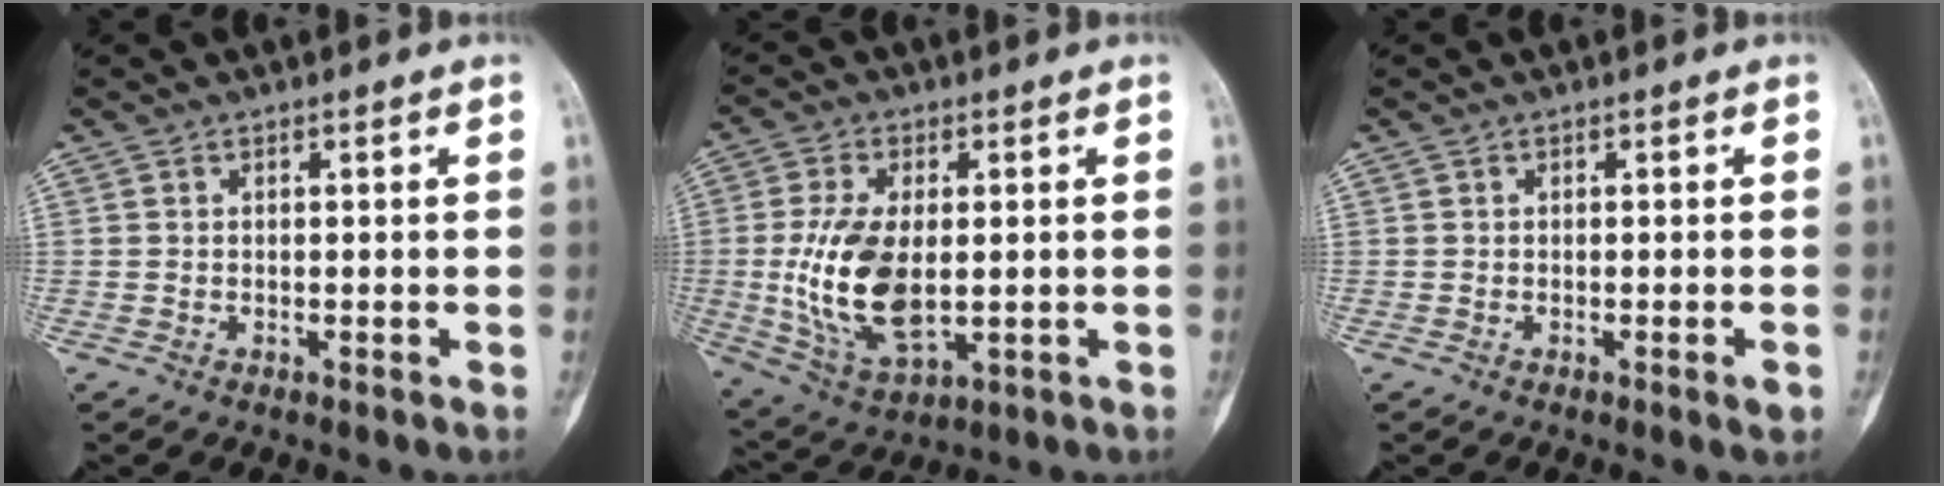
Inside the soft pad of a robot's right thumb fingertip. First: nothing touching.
{"total": 14.5, "force": [-0.3, 7.7, 12.3], "torque": [-0.246, -0.011, 0.009]}
{"total": 1.4, "force": [-0.5, 0.1, 1.3], "torque": [-0.017, -0.002, -0.009]}